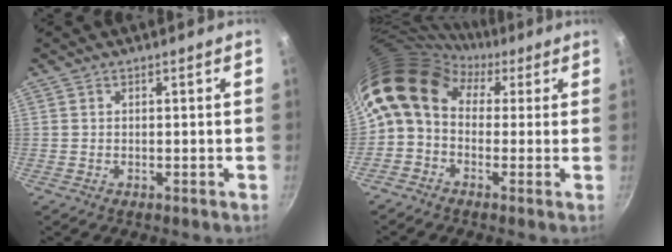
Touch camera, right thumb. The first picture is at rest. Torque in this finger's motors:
{"motor_torque": [2.32, 2.68, 1.14, -0.92, 0.25]}